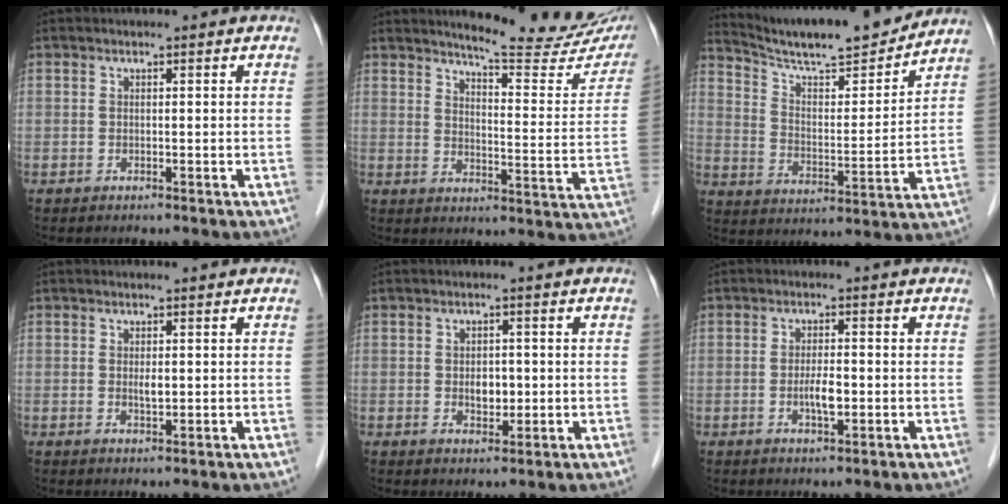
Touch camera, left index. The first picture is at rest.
{"total": 17.6, "force": [15.8, 2.0, 7.5], "torque": [-0.093, -0.066, 0.184]}
{"total": 17.0, "force": [15.8, 1.0, 6.2], "torque": [-0.108, -0.010, 0.247]}
{"total": 1.3, "force": [0.3, 0.5, 1.2], "torque": [-0.023, -0.003, 0.005]}
{"total": 2.8, "force": [-0.2, 1.9, 2.1], "torque": [-0.033, 0.001, 0.002]}
{"total": 3.1, "force": [-0.7, 0.8, 2.9], "torque": [-0.056, 0.000, -0.010]}